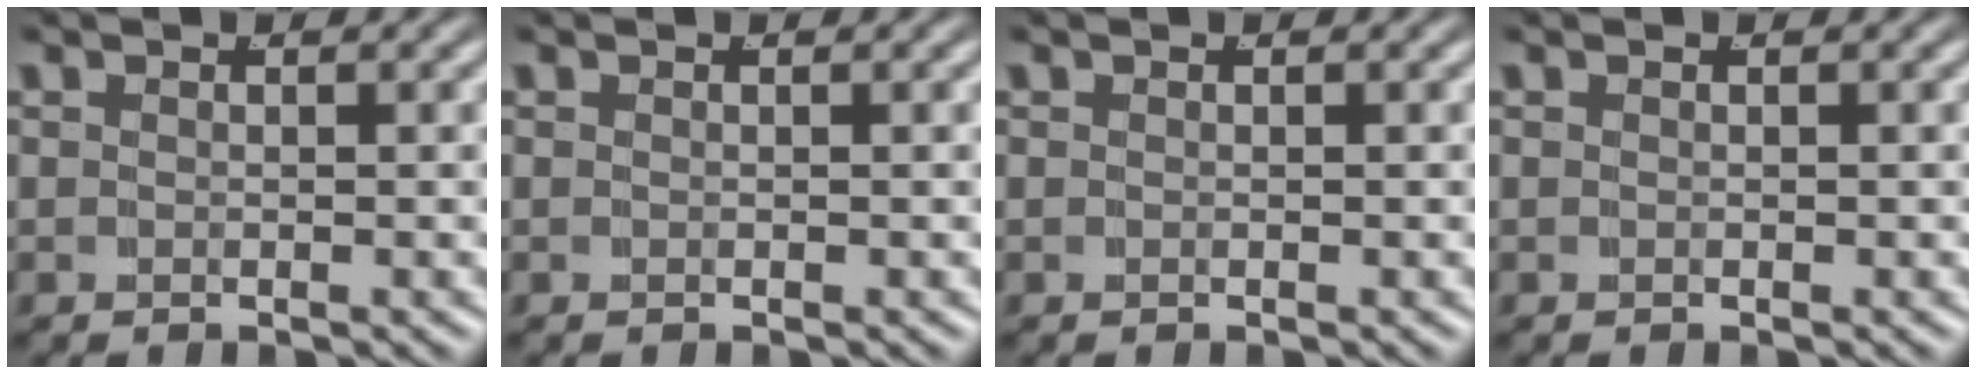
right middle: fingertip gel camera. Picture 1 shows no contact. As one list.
[{"total": 0.0}, {"total": 0.0}, {"total": 0.0}]